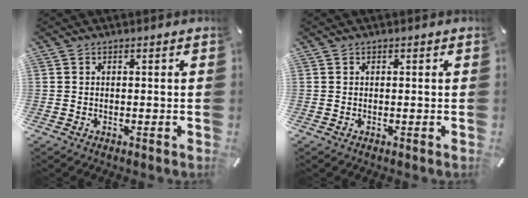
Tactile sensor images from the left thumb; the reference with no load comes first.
{"total": 0.0}